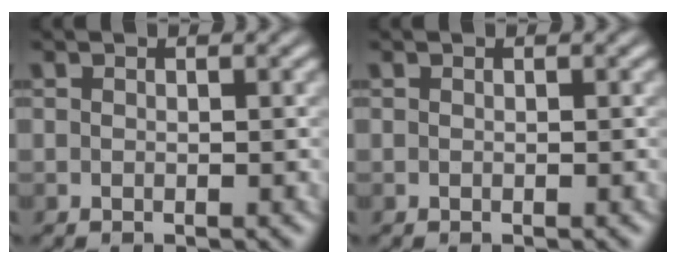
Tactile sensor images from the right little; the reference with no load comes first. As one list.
[{"total": 0.0}]